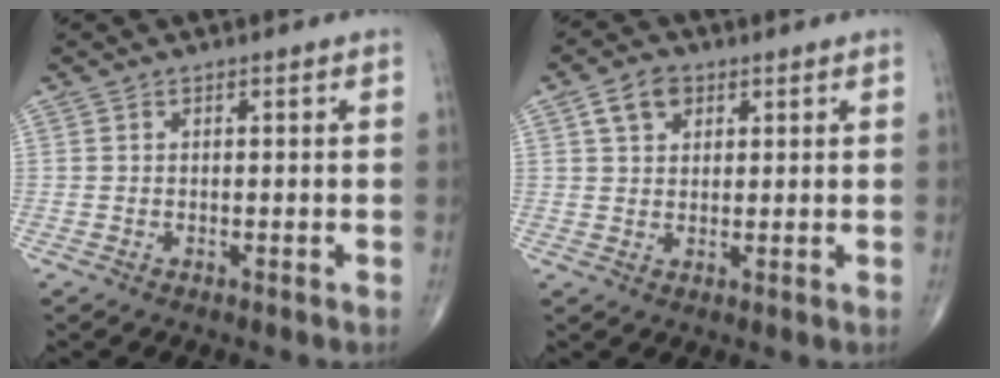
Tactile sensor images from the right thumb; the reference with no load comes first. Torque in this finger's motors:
{"motor_torque": [0.63, 0.82, 0.57, 0.47, 0.02]}